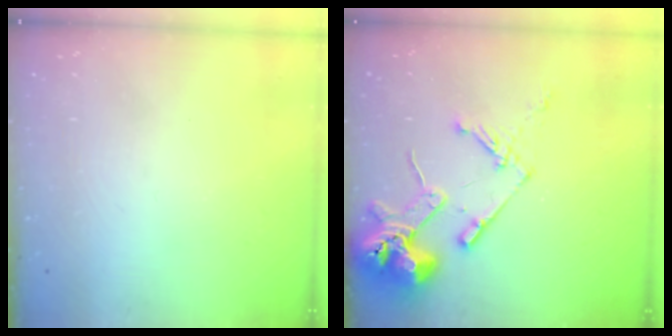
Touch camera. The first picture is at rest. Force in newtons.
{"total": 14.3, "press": 14.2, "slide": 2.0}